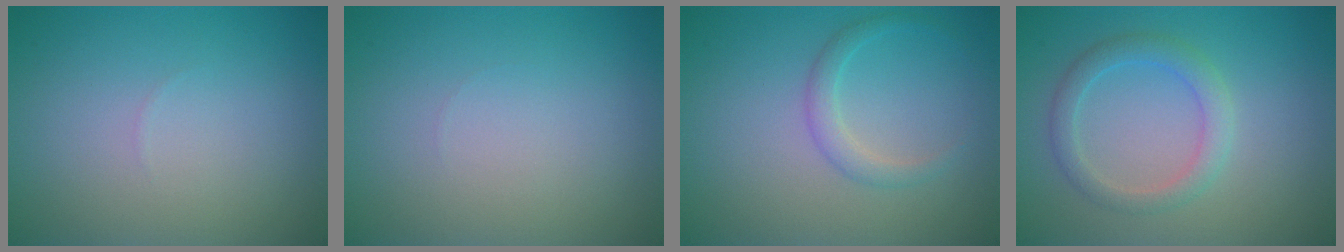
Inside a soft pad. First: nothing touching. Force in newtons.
{"total": 0.0}
{"total": 1.7, "press": 1.7, "slide": 0.1}
{"total": 2.6, "press": 2.6, "slide": 0.4}